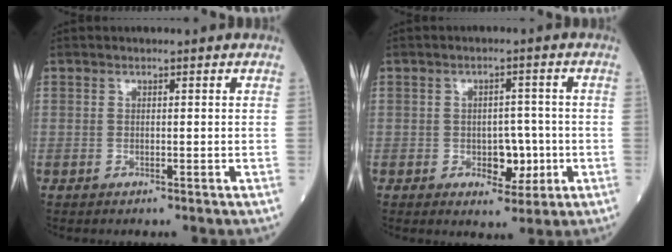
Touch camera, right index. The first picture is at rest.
{"total": 5.0, "force": [-1.2, 2.9, 3.9], "torque": [-0.047, 0.002, -0.011]}